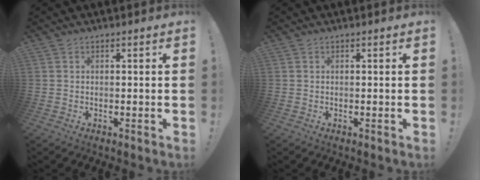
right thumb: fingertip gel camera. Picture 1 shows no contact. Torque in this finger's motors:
{"motor_torque": [-0.10, 0.10, -0.07, 0.17, 0.01]}